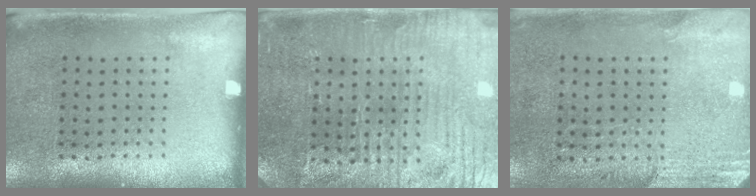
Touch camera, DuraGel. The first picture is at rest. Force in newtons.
{"total": 4.4, "press": 4.2, "slide": 1.1}
{"total": 2.8, "press": 2.4, "slide": 1.4}